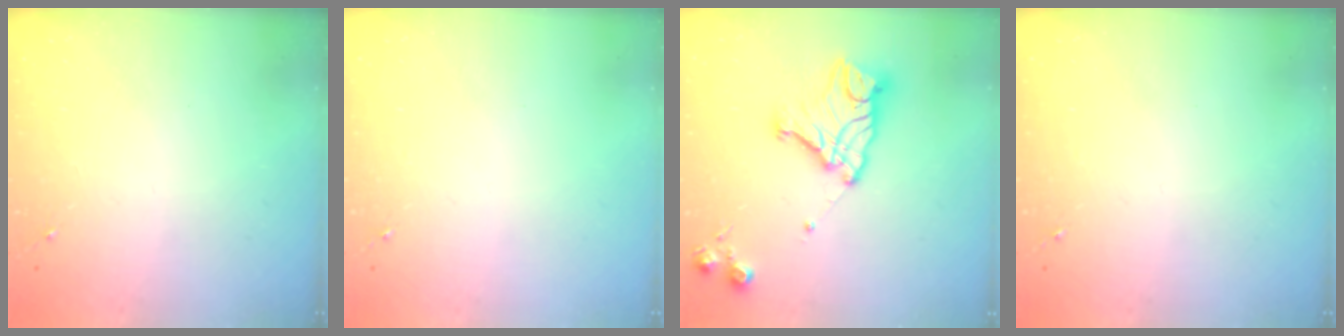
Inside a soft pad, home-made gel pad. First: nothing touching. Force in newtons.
{"total": 0.0}
{"total": 15.7, "press": 15.6, "slide": 1.3}
{"total": 0.0}